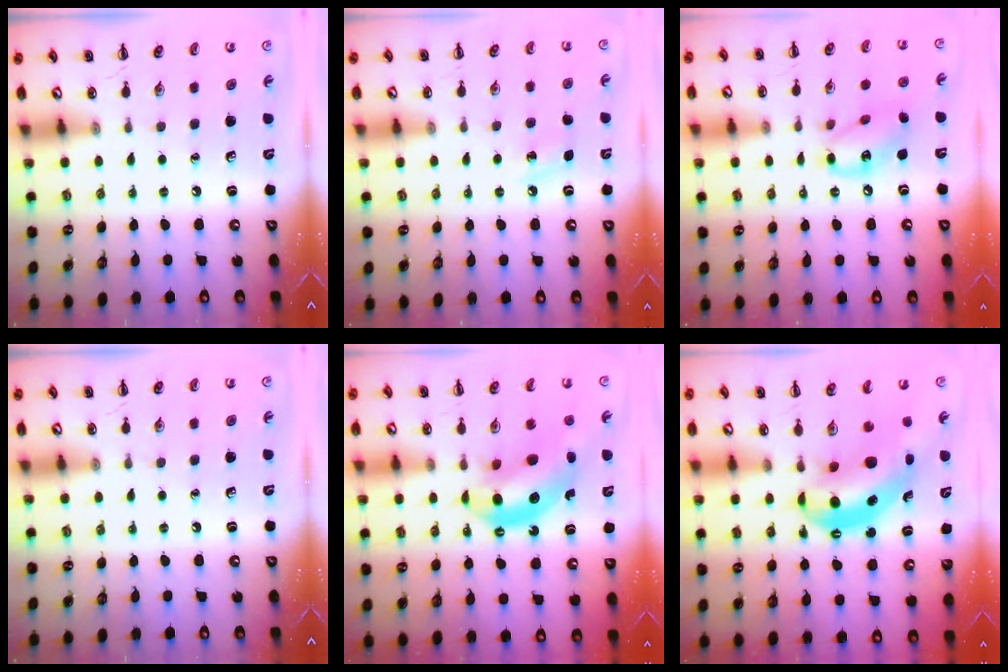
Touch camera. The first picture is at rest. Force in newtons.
{"total": 4.5, "press": 4.3, "slide": 1.2}
{"total": 12.0, "press": 11.9, "slide": 1.6}
{"total": 0.0}
{"total": 10.9, "press": 10.5, "slide": 2.8}
{"total": 7.6, "press": 7.4, "slide": 1.8}